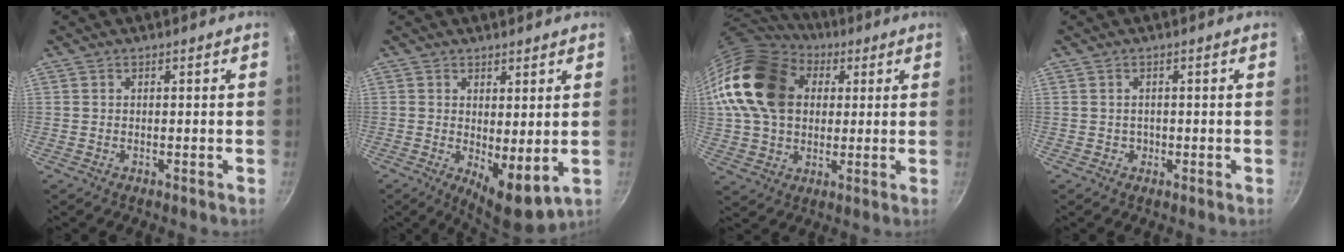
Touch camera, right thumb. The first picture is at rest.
{"total": 7.5, "force": [0.6, 3.1, 6.8], "torque": [-0.088, -0.025, 0.017]}
{"total": 21.9, "force": [5.3, 16.0, 13.9], "torque": [-0.243, 0.022, 0.090]}
{"total": 0.9, "force": [-0.2, 0.9, 0.2], "torque": [0.004, -0.001, 0.001]}